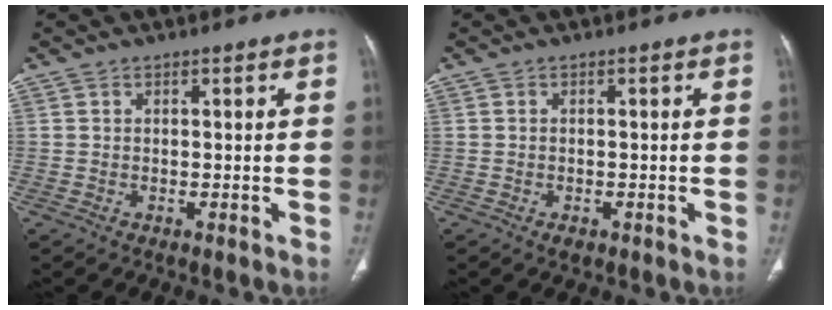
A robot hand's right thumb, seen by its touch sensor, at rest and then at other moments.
{"total": 1.3, "force": [-0.7, 0.9, 0.8], "torque": [-0.011, 0.003, -0.006]}